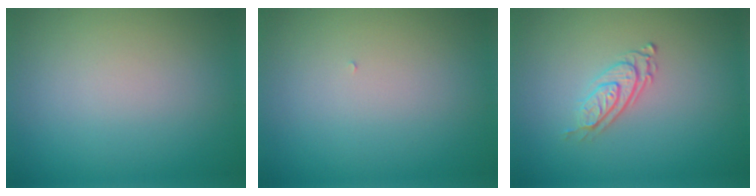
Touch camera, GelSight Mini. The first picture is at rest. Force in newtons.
{"total": 0.0}
{"total": 2.8, "press": 2.0, "slide": 2.0}